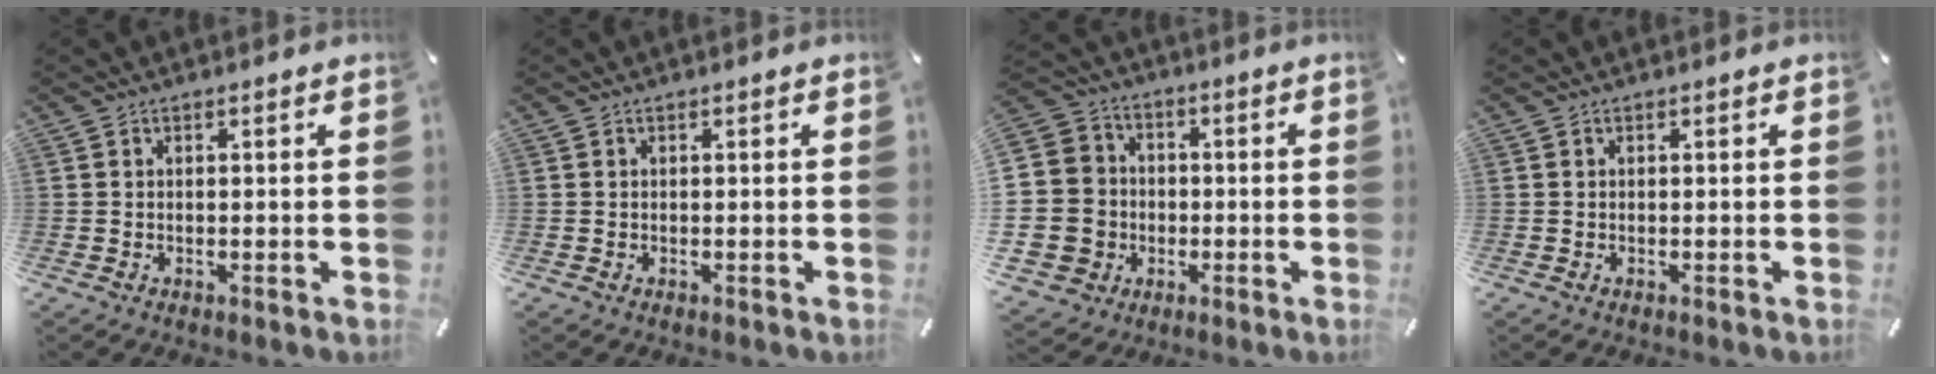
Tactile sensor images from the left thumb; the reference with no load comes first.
{"total": 0.0}
{"total": 14.3, "force": [-2.4, 13.4, 4.2], "torque": [-0.102, 0.022, -0.040]}
{"total": 0.0}